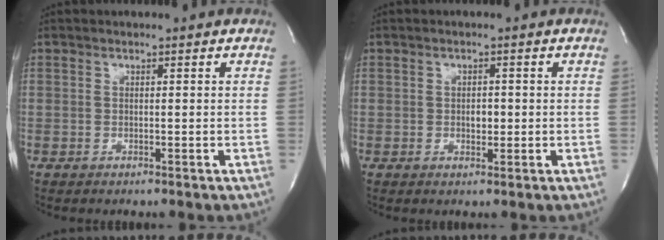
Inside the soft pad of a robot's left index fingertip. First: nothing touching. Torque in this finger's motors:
{"motor_torque": [0.10, 0.04, 0.00, 0.02]}